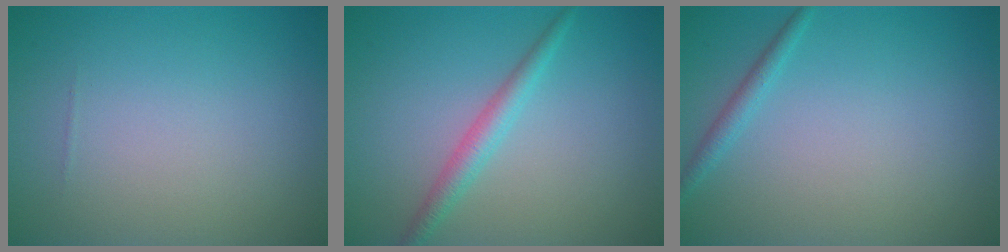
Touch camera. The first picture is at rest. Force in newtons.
{"total": 2.1, "press": 2.1, "slide": 0.1}
{"total": 1.2, "press": 1.2, "slide": 0.0}